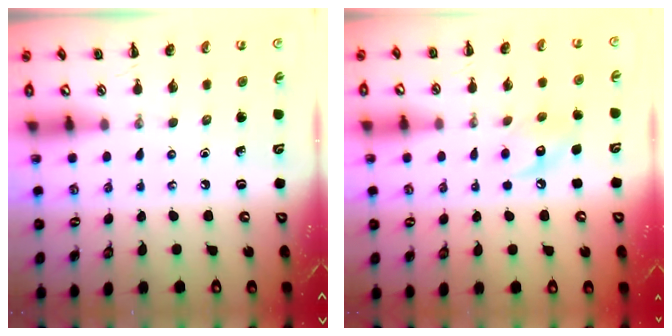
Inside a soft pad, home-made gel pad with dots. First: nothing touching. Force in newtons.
{"total": 8.2, "press": 8.2, "slide": 0.5}